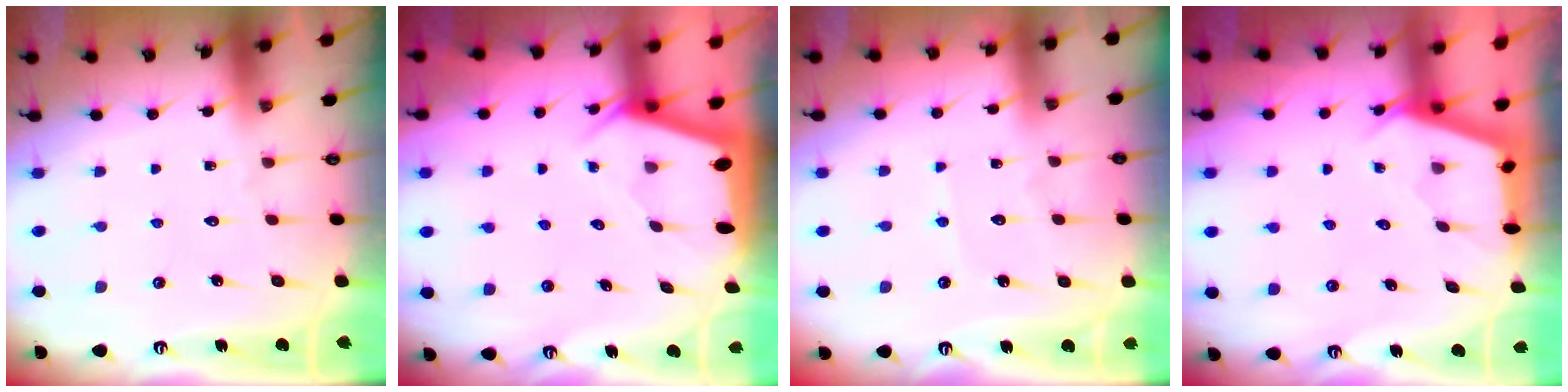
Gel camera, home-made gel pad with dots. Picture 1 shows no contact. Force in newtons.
{"total": 2.1, "press": 2.1, "slide": 0.3}
{"total": 3.6, "press": 3.6, "slide": 0.5}
{"total": 2.6, "press": 2.6, "slide": 0.4}